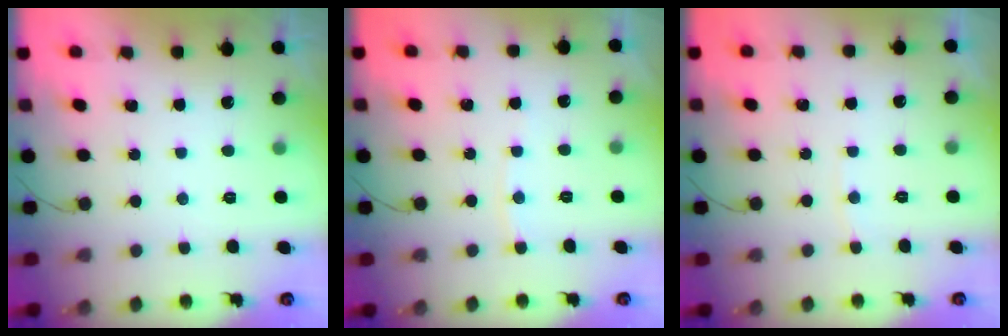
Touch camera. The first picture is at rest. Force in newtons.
{"total": 3.3, "press": 3.3, "slide": 0.3}
{"total": 2.9, "press": 2.9, "slide": 0.4}